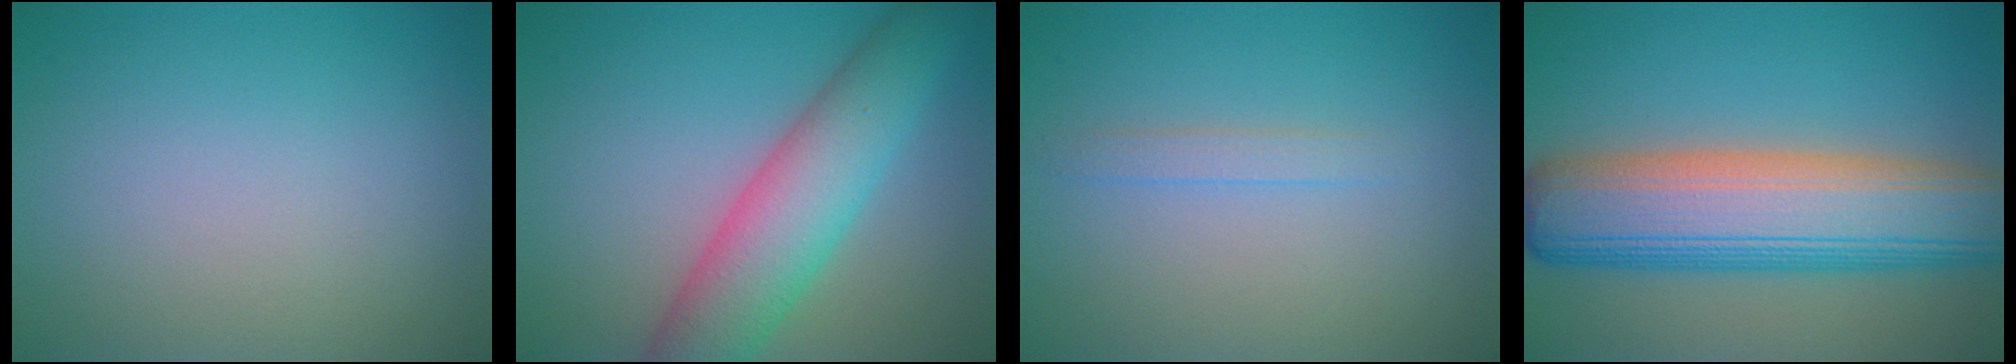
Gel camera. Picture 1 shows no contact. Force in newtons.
{"total": 7.2, "press": 7.2, "slide": 0.2}
{"total": 1.1, "press": 1.1, "slide": 0.0}
{"total": 11.6, "press": 11.6, "slide": 0.3}